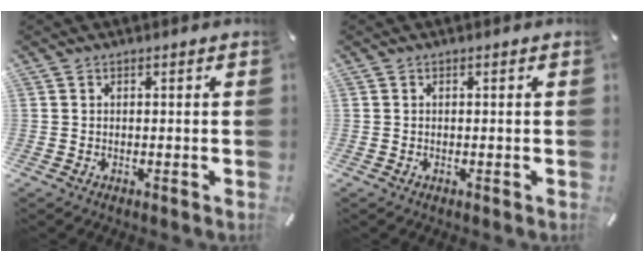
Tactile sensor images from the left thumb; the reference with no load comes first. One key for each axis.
{"total": 0.0}